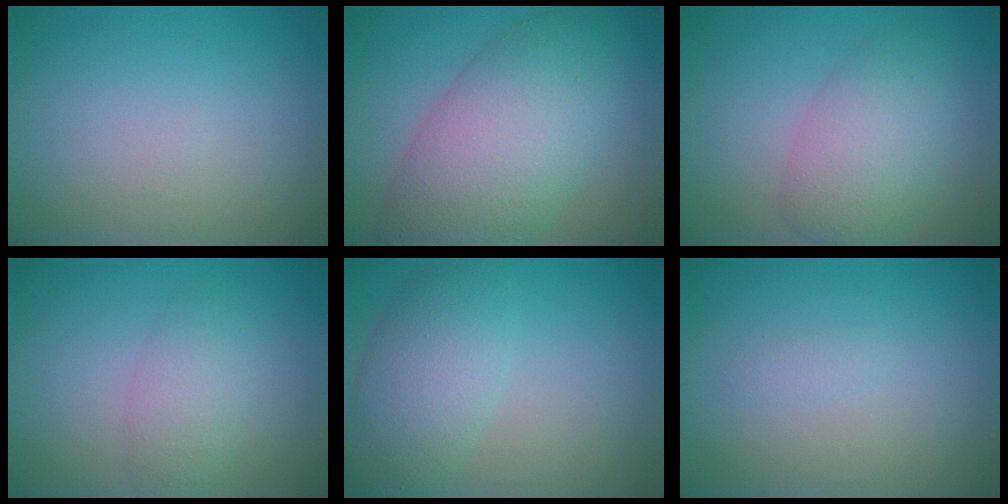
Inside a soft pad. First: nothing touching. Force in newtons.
{"total": 10.0, "press": 10.0, "slide": 0.3}
{"total": 5.2, "press": 5.2, "slide": 0.3}
{"total": 2.7, "press": 2.7, "slide": 0.2}
{"total": 4.9, "press": 4.9, "slide": 0.1}
{"total": 0.6, "press": 0.6, "slide": 0.1}